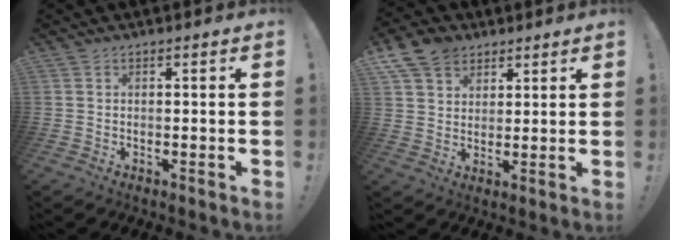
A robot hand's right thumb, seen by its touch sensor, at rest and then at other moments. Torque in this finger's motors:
{"motor_torque": [0.10, 0.06, 0.61, 0.41, 0.04]}